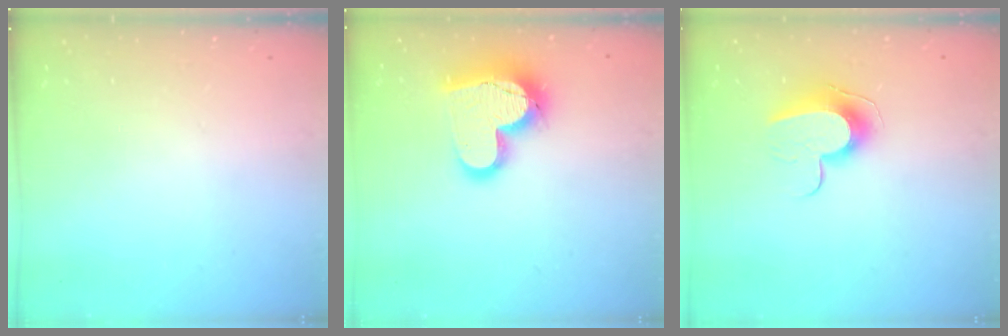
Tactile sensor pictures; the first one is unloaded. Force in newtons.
{"total": 17.1, "press": 17.0, "slide": 1.5}
{"total": 10.1, "press": 10.1, "slide": 0.3}